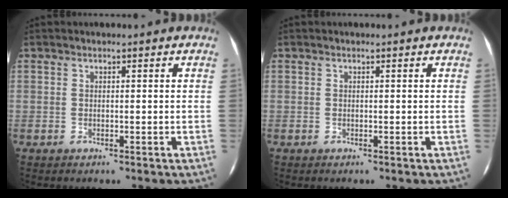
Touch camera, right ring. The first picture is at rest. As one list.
[{"total": 0.0}]